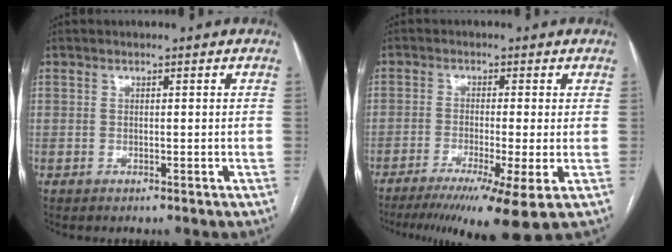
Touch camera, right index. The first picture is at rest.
{"total": 10.9, "force": [-6.6, -0.5, 8.6], "torque": [-0.127, -0.021, -0.102]}